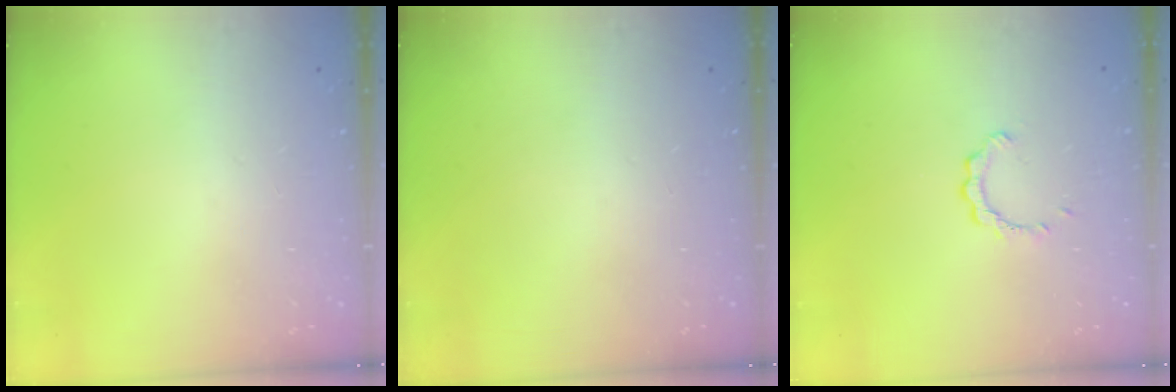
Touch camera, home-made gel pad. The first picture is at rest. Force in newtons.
{"total": 0.0}
{"total": 2.2, "press": 2.2, "slide": 0.1}